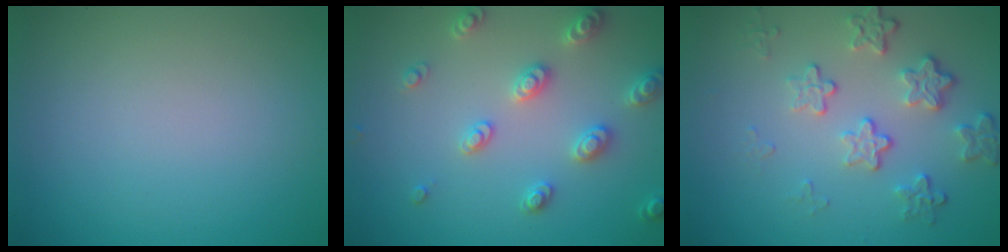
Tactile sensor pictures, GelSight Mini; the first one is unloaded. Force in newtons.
{"total": 3.4, "press": 3.2, "slide": 1.0}
{"total": 4.2, "press": 3.1, "slide": 2.9}